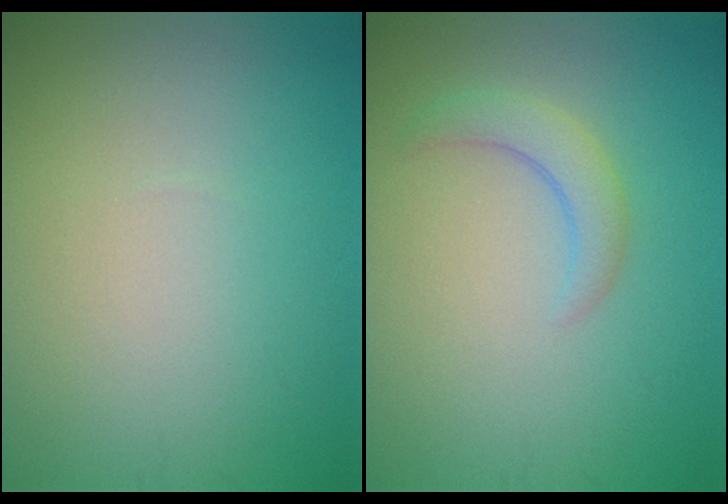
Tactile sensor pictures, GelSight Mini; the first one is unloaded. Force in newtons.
{"total": 2.3, "press": 2.3, "slide": 0.4}